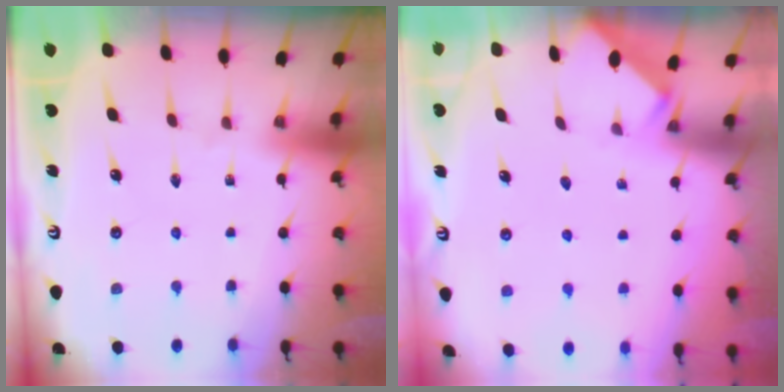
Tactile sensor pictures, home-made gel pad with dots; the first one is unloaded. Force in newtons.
{"total": 1.7, "press": 1.7, "slide": 0.2}